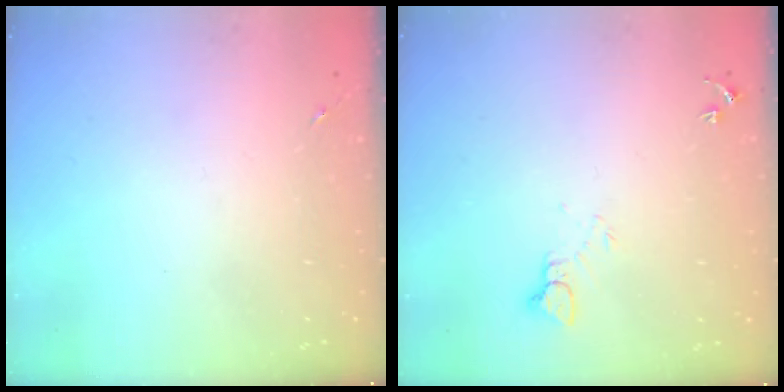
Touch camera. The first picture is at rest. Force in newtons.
{"total": 4.5, "press": 4.5, "slide": 0.3}